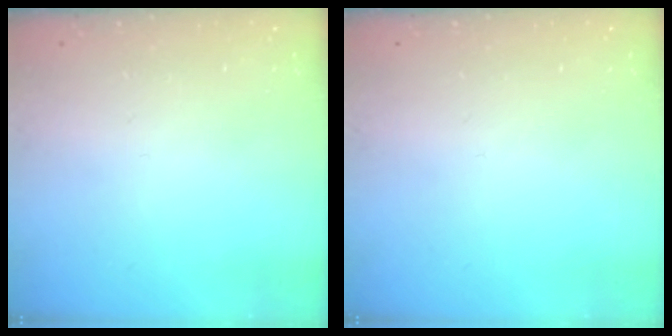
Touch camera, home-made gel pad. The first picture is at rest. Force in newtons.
{"total": 0.0}